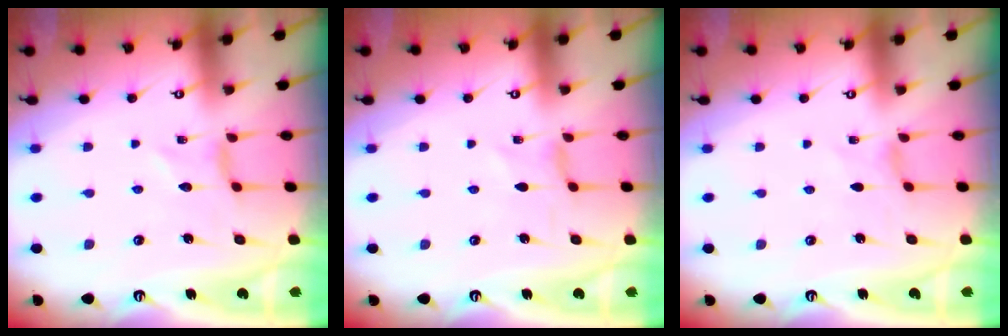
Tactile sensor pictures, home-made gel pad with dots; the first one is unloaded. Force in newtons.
{"total": 0.0}
{"total": 0.0}